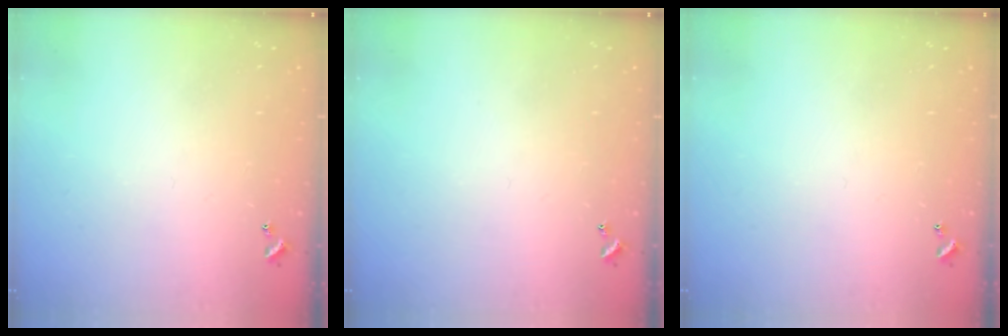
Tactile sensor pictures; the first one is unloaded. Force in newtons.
{"total": 0.0}
{"total": 0.0}